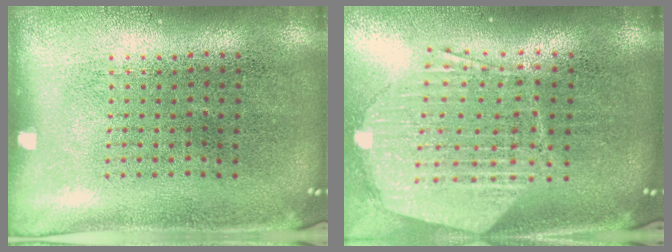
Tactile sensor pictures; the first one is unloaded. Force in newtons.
{"total": 2.2, "press": 1.9, "slide": 1.1}